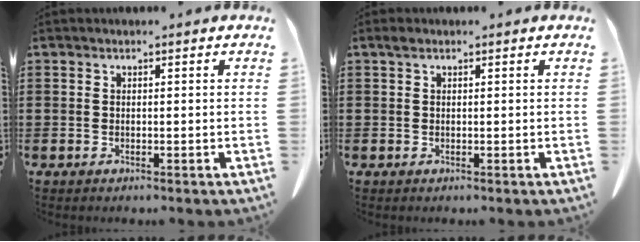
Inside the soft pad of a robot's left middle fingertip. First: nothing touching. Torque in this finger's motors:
{"motor_torque": [0.86, 0.64, 0.00, 0.03]}